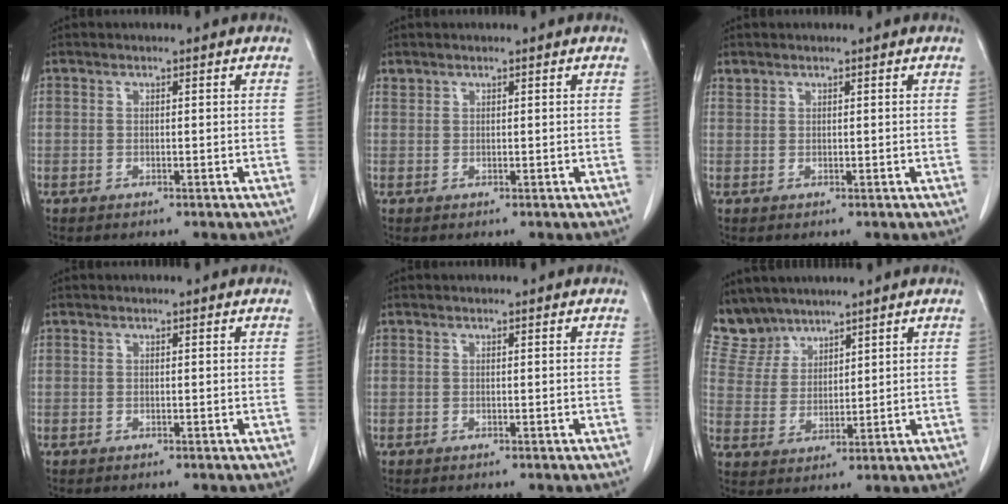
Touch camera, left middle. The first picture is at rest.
{"total": 0.7, "force": [0.6, 0.2, 0.0], "torque": [-0.005, 0.003, 0.015]}
{"total": 0.7, "force": [0.7, 0.2, 0.0], "torque": [-0.005, 0.003, 0.016]}
{"total": 0.0}
{"total": 0.0}
{"total": 6.0, "force": [5.6, 2.1, -0.2], "torque": [-0.006, 0.006, 0.128]}